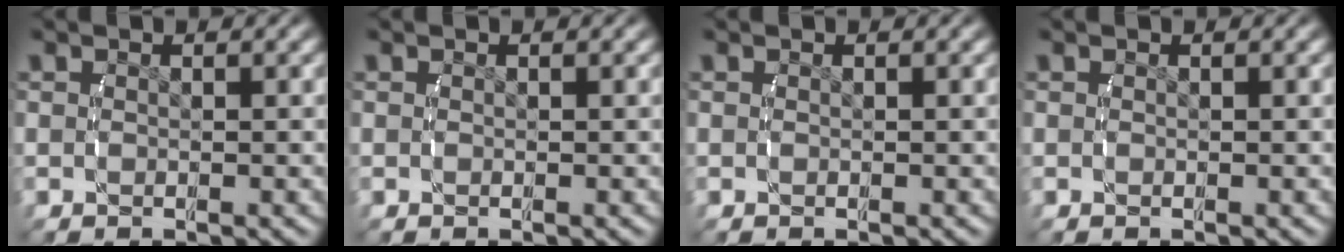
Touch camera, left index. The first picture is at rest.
{"total": 0.0}
{"total": 0.0}
{"total": 0.0}